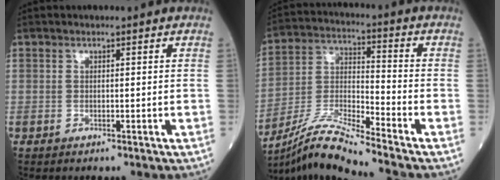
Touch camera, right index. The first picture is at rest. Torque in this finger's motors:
{"motor_torque": [-0.29, -0.27, 0.09, 0.05]}